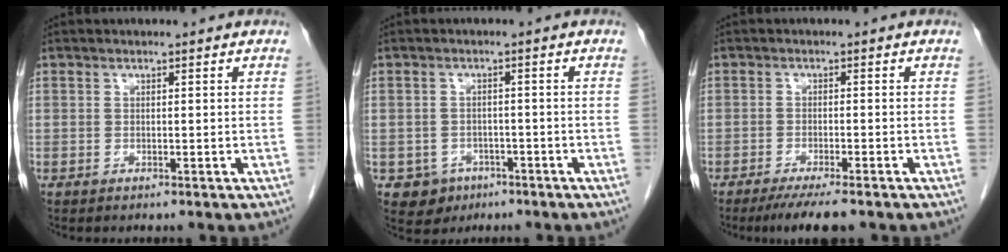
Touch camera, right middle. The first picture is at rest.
{"total": 3.9, "force": [-2.0, 3.3, 0.7], "torque": [-0.006, 0.010, -0.023]}
{"total": 5.9, "force": [-4.5, 0.5, 3.8], "torque": [-0.058, -0.014, -0.069]}